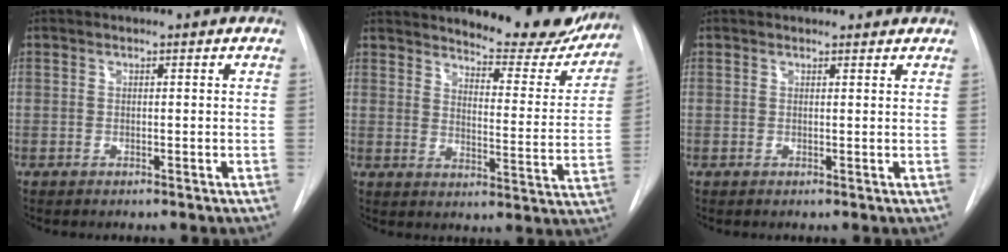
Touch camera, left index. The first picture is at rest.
{"total": 17.3, "force": [15.7, 4.1, 6.2], "torque": [-0.067, -0.053, 0.189]}
{"total": 2.0, "force": [1.8, 0.9, 0.2], "torque": [0.000, 0.003, 0.012]}